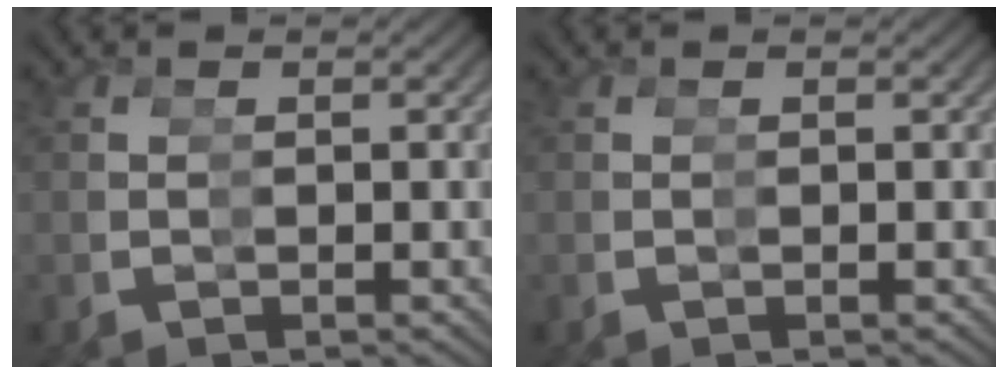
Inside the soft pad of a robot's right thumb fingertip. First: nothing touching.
{"total": 0.0}